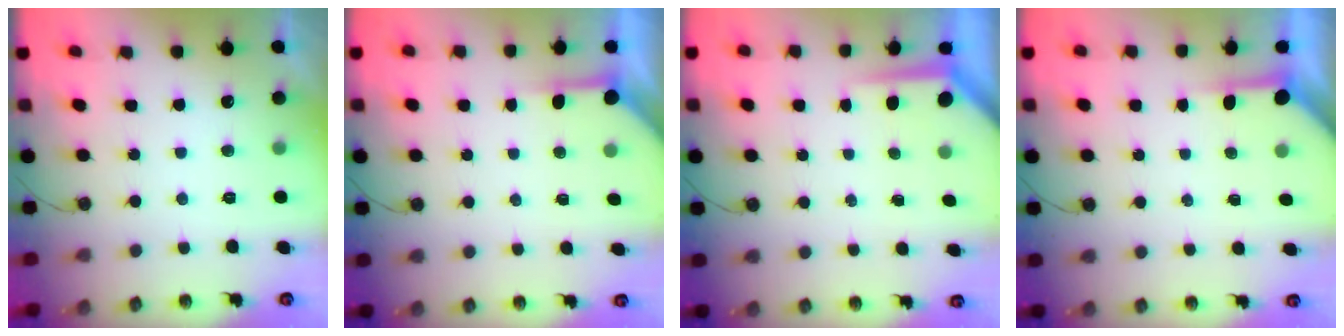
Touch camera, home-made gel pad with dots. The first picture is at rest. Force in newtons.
{"total": 3.9, "press": 3.9, "slide": 0.4}
{"total": 3.9, "press": 3.9, "slide": 0.3}
{"total": 3.8, "press": 3.8, "slide": 0.4}